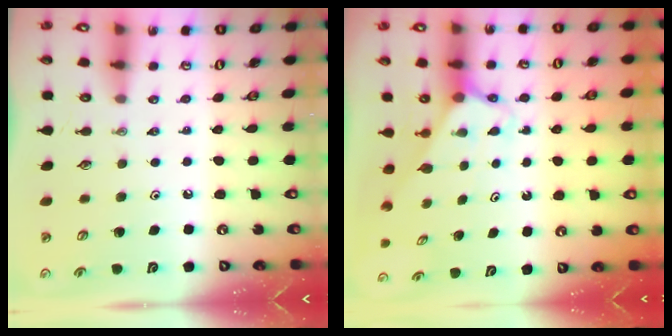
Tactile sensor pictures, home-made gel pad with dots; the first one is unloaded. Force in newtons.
{"total": 2.5, "press": 2.5, "slide": 0.2}